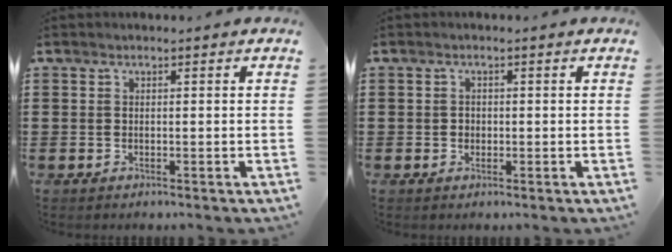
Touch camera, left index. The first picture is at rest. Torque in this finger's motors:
{"motor_torque": [0.20, 0.17, 0.11, 0.00]}